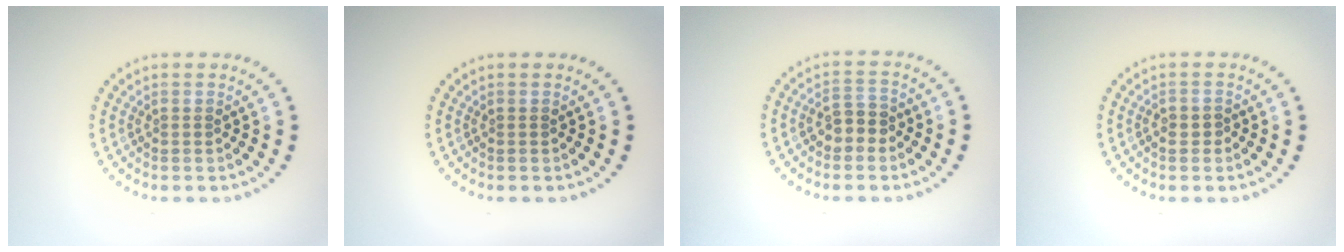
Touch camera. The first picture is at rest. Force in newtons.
{"total": 0.0}
{"total": 2.4, "press": 2.3, "slide": 0.8}
{"total": 0.9, "press": 0.8, "slide": 0.3}